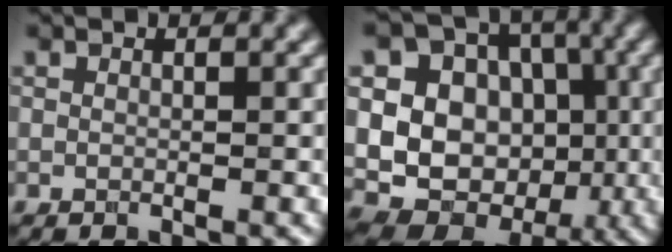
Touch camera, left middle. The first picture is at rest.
{"total": 15.5, "force": [-0.3, 13.8, 7.1], "torque": [-0.146, 0.035, -0.016]}